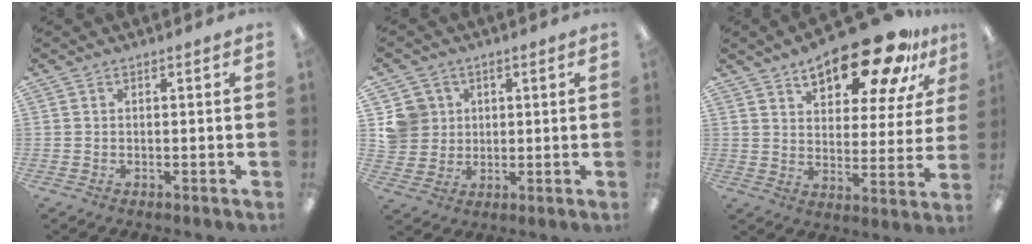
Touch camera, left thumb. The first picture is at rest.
{"total": 7.5, "force": [2.1, 7.1, 1.1], "torque": [-0.024, 0.006, 0.047]}
{"total": 18.5, "force": [13.3, 7.2, 10.7], "torque": [-0.160, -0.077, 0.222]}